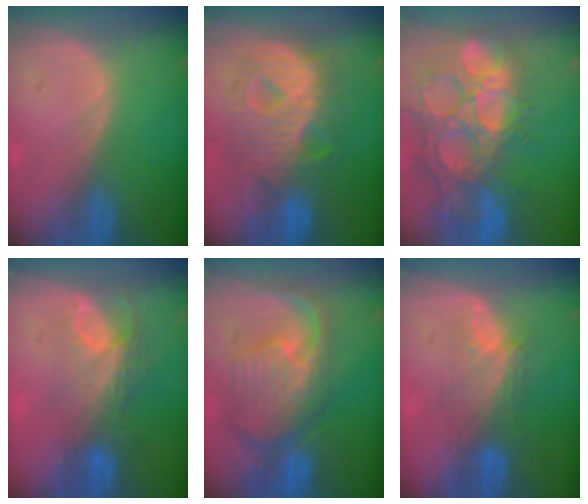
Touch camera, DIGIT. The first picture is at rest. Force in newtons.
{"total": 11.2, "press": 11.2, "slide": 1.0}
{"total": 15.1, "press": 12.5, "slide": 8.5}
{"total": 7.8, "press": 6.9, "slide": 3.8}
{"total": 10.5, "press": 9.4, "slide": 4.6}
{"total": 5.4, "press": 5.3, "slide": 1.5}